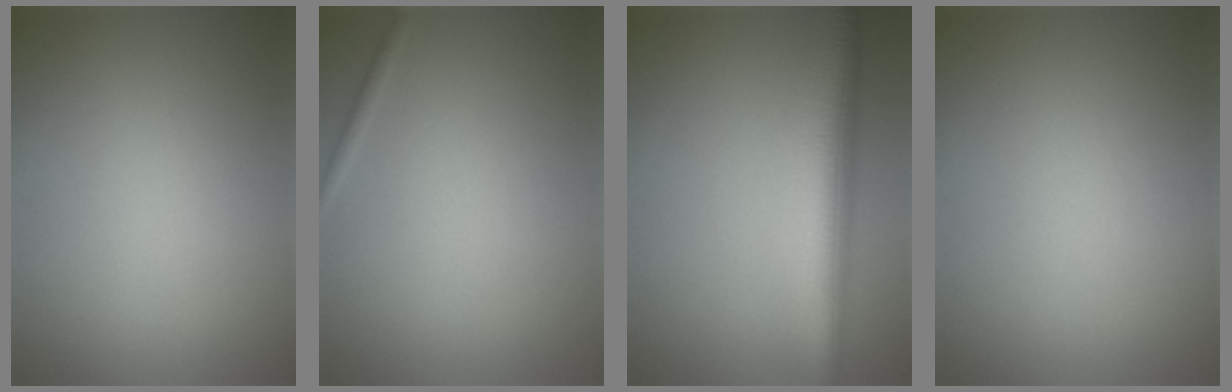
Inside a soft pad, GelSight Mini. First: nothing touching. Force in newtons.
{"total": 0.6, "press": 0.6, "slide": 0.1}
{"total": 7.7, "press": 7.7, "slide": 0.4}
{"total": 0.0}